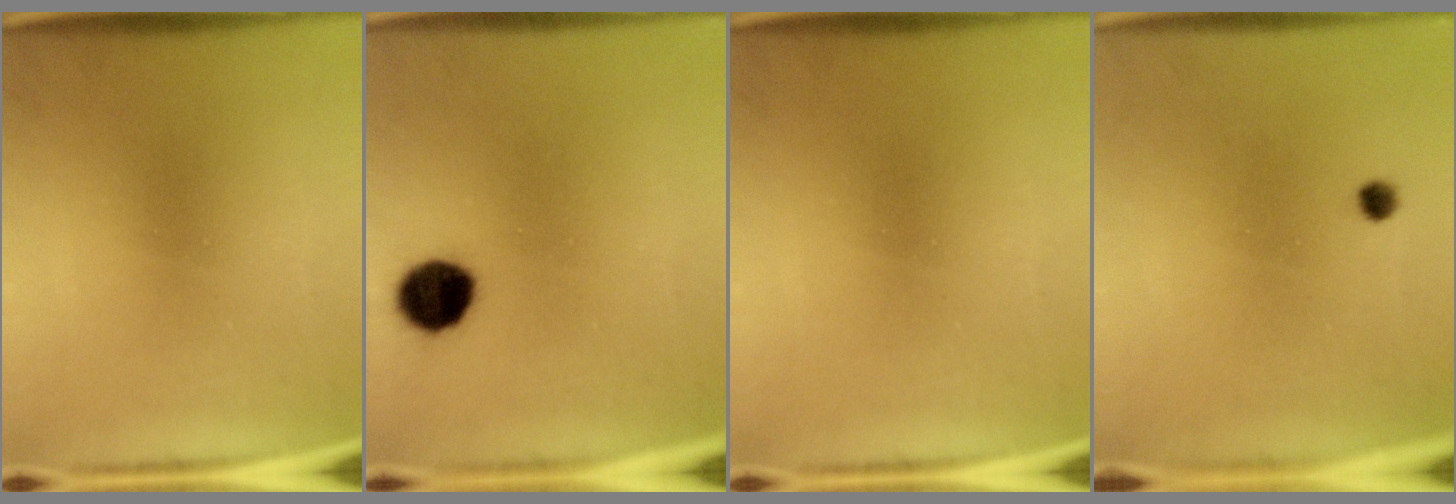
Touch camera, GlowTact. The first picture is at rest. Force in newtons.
{"total": 8.4}
{"total": 0.0}
{"total": 1.3}